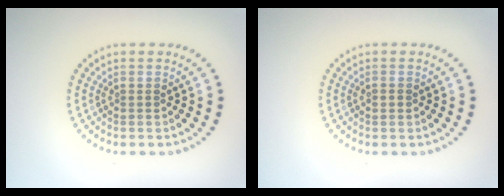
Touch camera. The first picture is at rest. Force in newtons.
{"total": 0.9, "press": 0.9, "slide": 0.1}